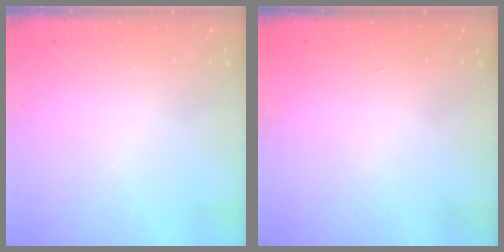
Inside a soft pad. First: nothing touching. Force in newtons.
{"total": 1.7, "press": 1.7, "slide": 0.1}